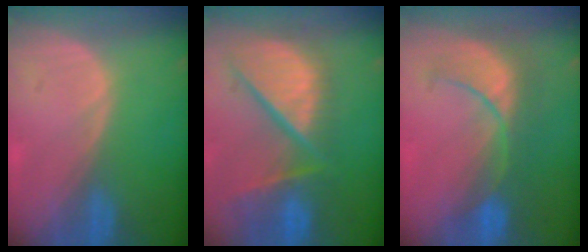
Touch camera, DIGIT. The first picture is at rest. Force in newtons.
{"total": 12.5, "press": 10.3, "slide": 7.1}
{"total": 8.1, "press": 8.0, "slide": 0.7}